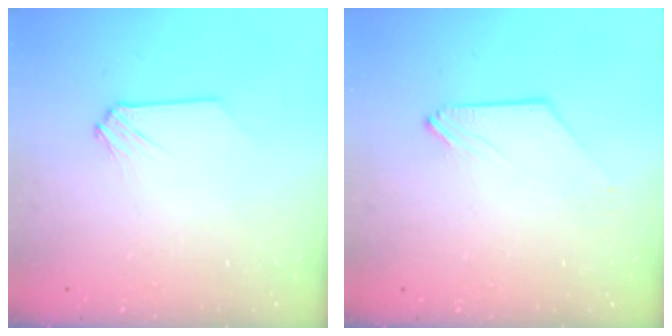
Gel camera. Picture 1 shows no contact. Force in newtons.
{"total": 0.0}